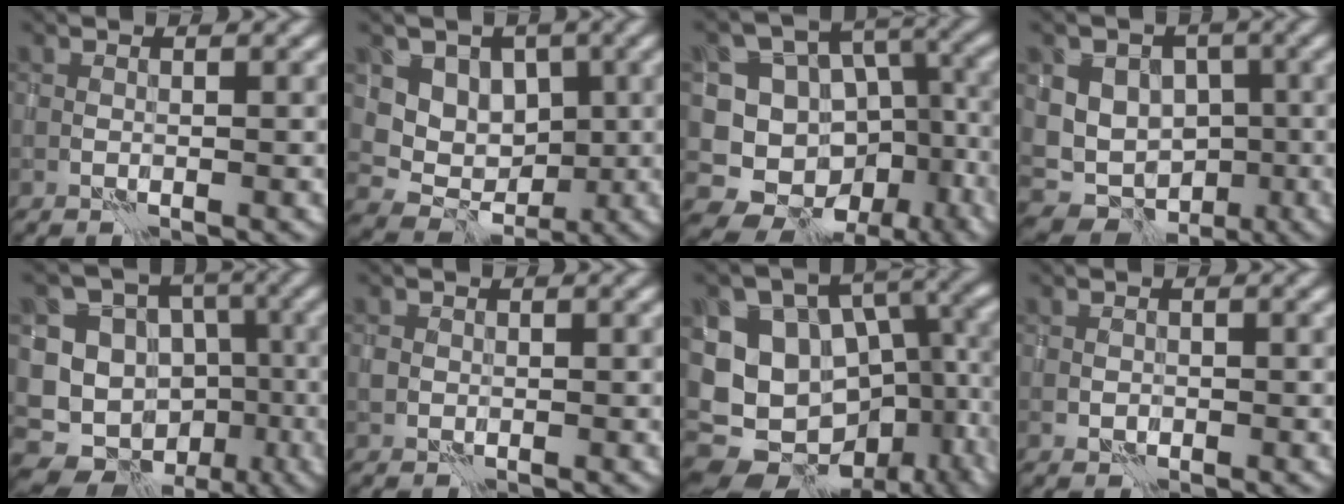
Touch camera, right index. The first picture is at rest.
{"total": 5.5, "force": [1.7, 4.7, 2.3], "torque": [-0.029, -0.008, 0.018]}
{"total": 13.3, "force": [-6.8, 10.8, 3.9], "torque": [-0.051, -0.018, -0.073]}
{"total": 9.3, "force": [-0.8, 8.2, 4.2], "torque": [-0.038, 0.022, -0.033]}
{"total": 15.9, "force": [-7.0, 13.6, 4.2], "torque": [-0.093, -0.019, -0.097]}
{"total": 1.2, "force": [0.0, 1.2, 0.2], "torque": [-0.004, -0.003, 0.000]}
{"total": 13.5, "force": [-3.7, 10.1, 8.1], "torque": [-0.153, -0.021, -0.039]}
{"total": 0.9, "force": [-0.3, 0.8, 0.2], "torque": [0.000, -0.004, -0.003]}